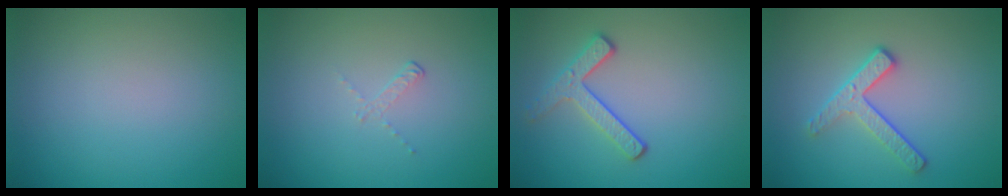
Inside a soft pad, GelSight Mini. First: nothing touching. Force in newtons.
{"total": 0.8, "press": 0.3, "slide": 0.7}
{"total": 2.7, "press": 2.3, "slide": 1.3}
{"total": 2.8, "press": 2.4, "slide": 1.4}